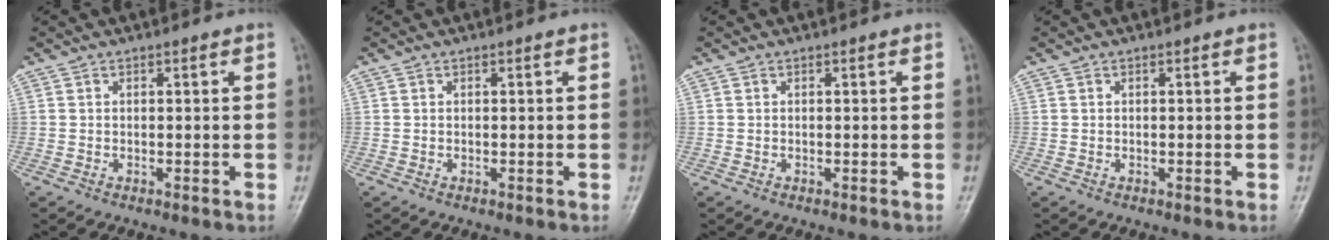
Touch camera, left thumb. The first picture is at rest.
{"total": 0.0}
{"total": 0.0}
{"total": 0.0}